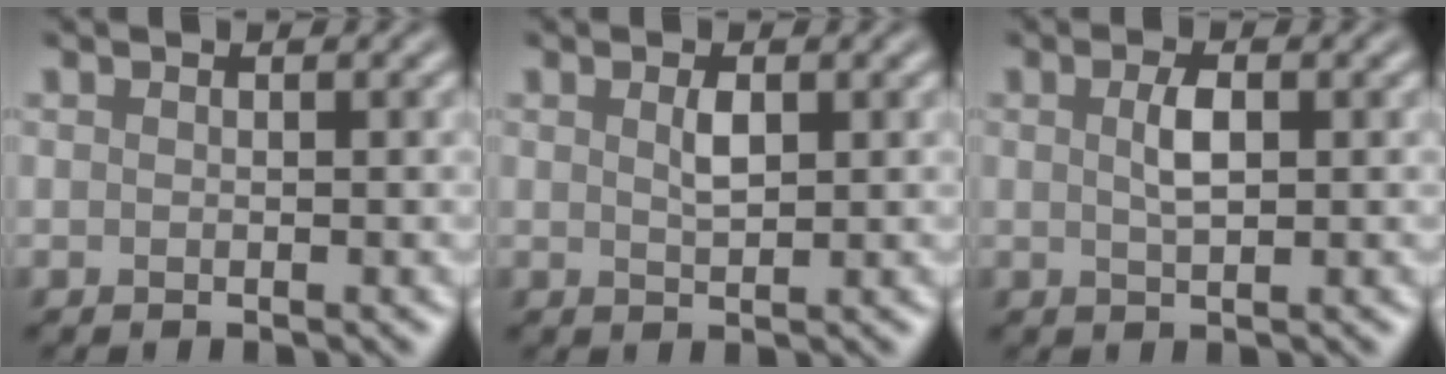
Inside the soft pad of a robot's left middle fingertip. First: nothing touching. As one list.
[{"total": 1.5, "force": [0.6, 0.6, 1.3], "torque": [-0.029, -0.001, 0.013]}, {"total": 2.1, "force": [0.5, 0.8, 1.9], "torque": [-0.041, 0.001, 0.010]}]